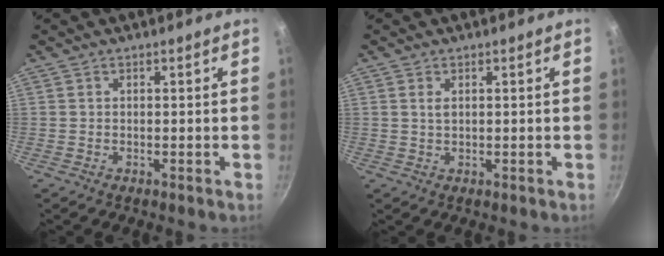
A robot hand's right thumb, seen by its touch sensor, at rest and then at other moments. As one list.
[{"total": 1.6, "force": [0.5, 0.9, 1.3], "torque": [-0.024, -0.001, 0.010]}]